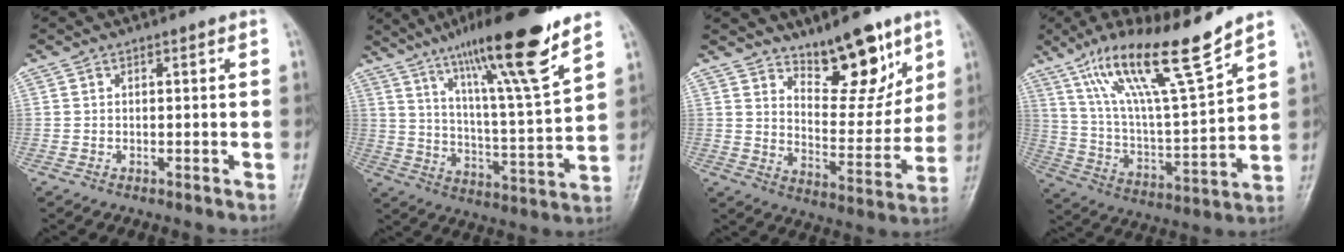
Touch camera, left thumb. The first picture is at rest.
{"total": 19.6, "force": [13.1, 1.7, 14.5], "torque": [-0.222, -0.059, 0.215]}
{"total": 13.2, "force": [9.1, 5.6, 7.7], "torque": [-0.067, -0.073, 0.154]}
{"total": 18.5, "force": [12.8, 2.1, 13.2], "torque": [-0.219, -0.063, 0.234]}